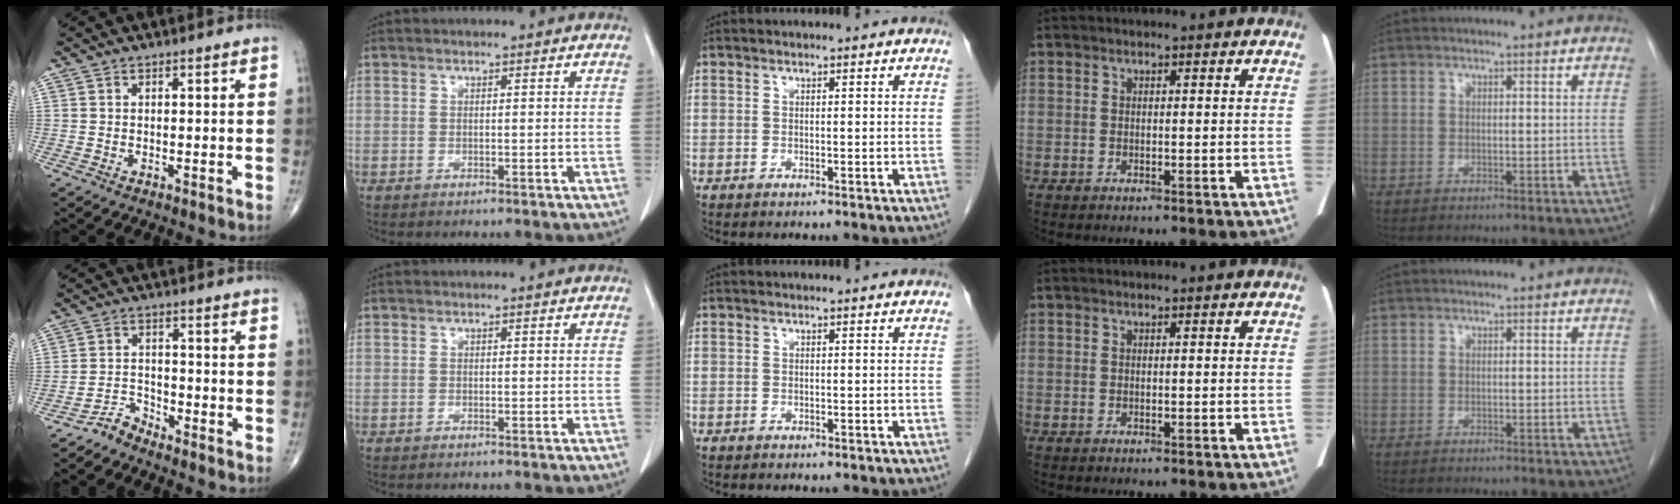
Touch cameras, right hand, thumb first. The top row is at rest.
{"thumb": {"total": 3.4, "force": [-3.3, 0.8, 0.0], "torque": [0.005, 0.020, -0.068]}}